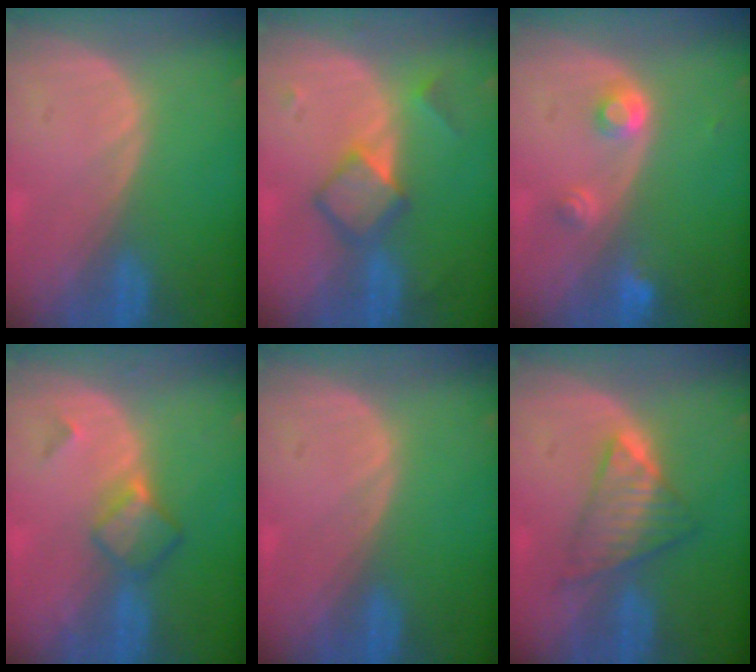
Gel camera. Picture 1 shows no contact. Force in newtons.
{"total": 5.2, "press": 5.2, "slide": 0.1}
{"total": 2.9, "press": 2.9, "slide": 0.5}
{"total": 4.9, "press": 4.3, "slide": 2.3}
{"total": 0.0}
{"total": 6.0, "press": 6.0, "slide": 0.8}